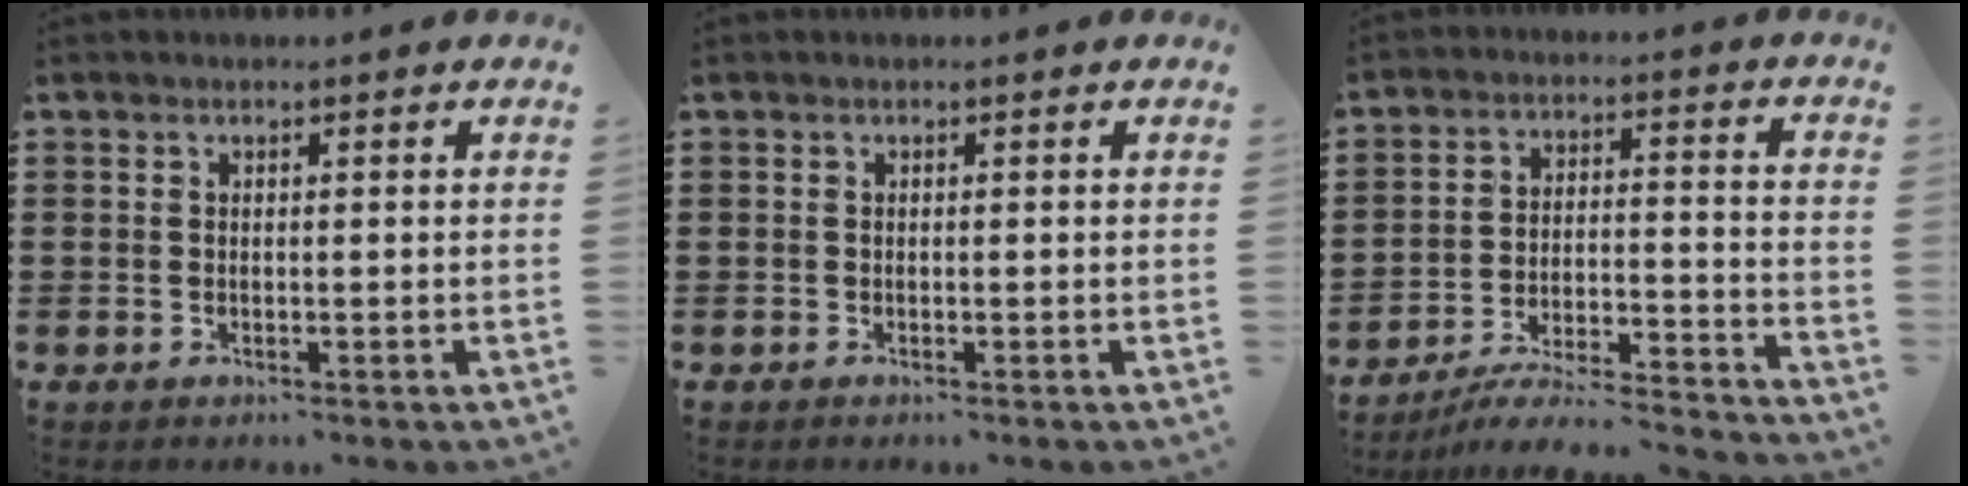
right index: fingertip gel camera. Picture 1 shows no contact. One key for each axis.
{"total": 0.0}
{"total": 6.0, "fx": -5.4, "fy": 0.3, "fz": 2.4, "tx": -0.044, "ty": -0.010, "tz": -0.107}